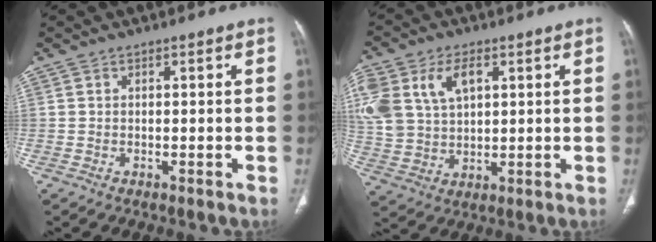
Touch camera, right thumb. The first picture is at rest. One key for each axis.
{"total": 17.7, "fx": 6.2, "fy": 12.0, "fz": 11.4, "tx": -0.269, "ty": 0.011, "tz": 0.126}